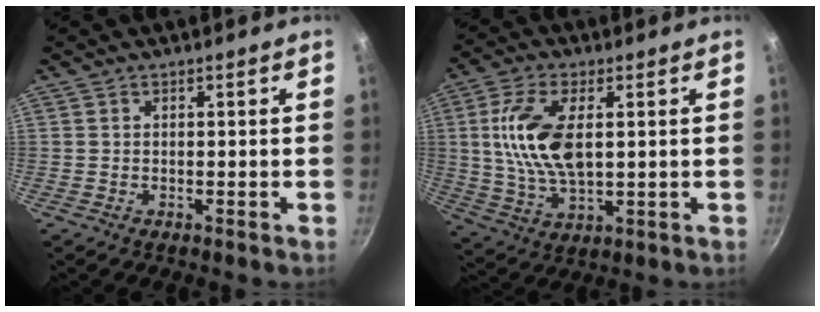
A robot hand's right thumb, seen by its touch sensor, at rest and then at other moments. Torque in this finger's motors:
{"motor_torque": [0.19, 0.19, 1.41, 0.29, 0.49]}